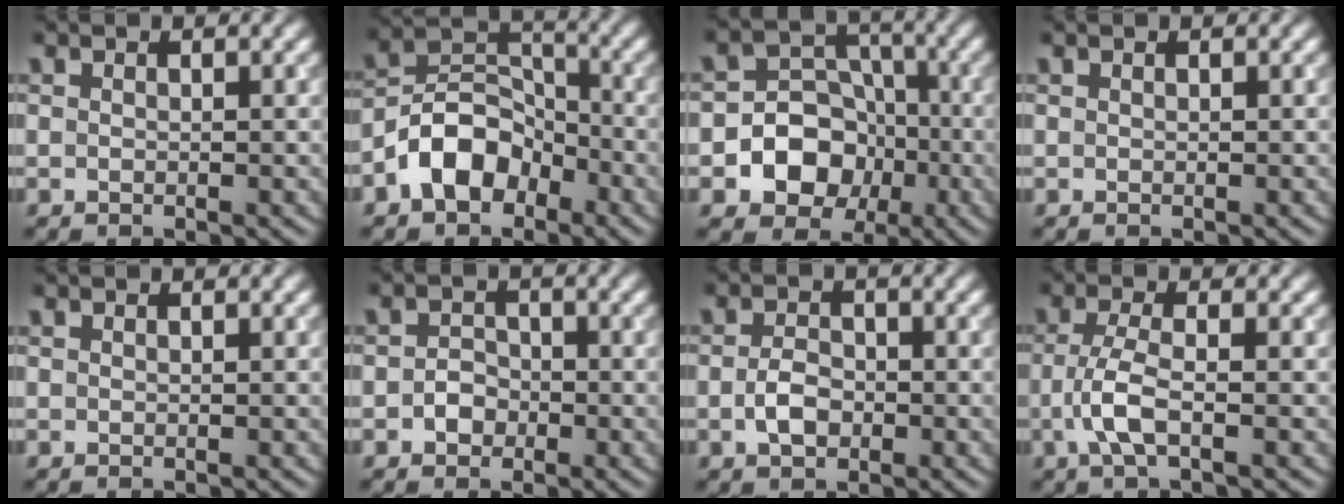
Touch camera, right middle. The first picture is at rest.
{"total": 6.0, "force": [-3.3, 3.9, 3.2], "torque": [-0.050, 0.008, -0.071]}
{"total": 7.9, "force": [-2.7, 6.8, 3.0], "torque": [-0.029, 0.011, -0.076]}
{"total": 0.0}
{"total": 0.0}
{"total": 1.8, "force": [-0.7, 1.5, 0.8], "torque": [-0.010, 0.002, -0.015]}
{"total": 2.5, "force": [-0.7, 1.6, 1.7], "torque": [-0.038, 0.000, -0.016]}
{"total": 3.2, "force": [-1.0, 0.8, 2.9], "torque": [-0.067, 0.000, -0.026]}